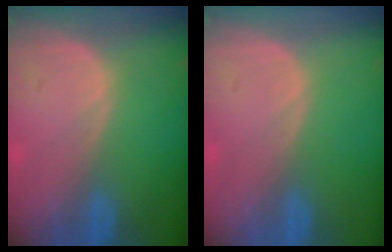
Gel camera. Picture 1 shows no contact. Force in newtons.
{"total": 0.0}